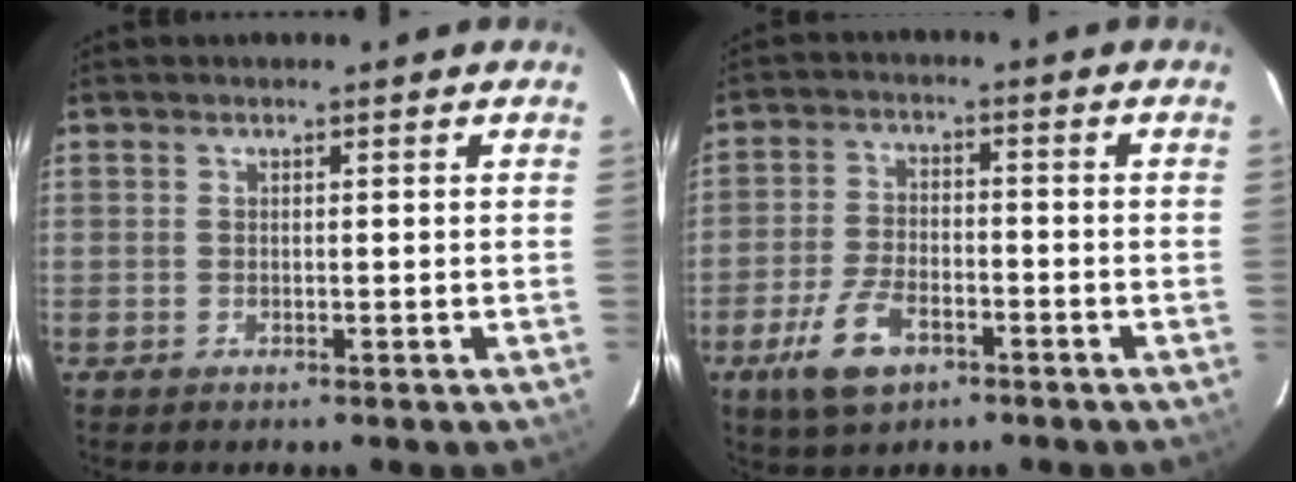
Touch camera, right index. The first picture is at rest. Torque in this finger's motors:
{"motor_torque": [0.62, -0.49, 0.49, 0.13]}